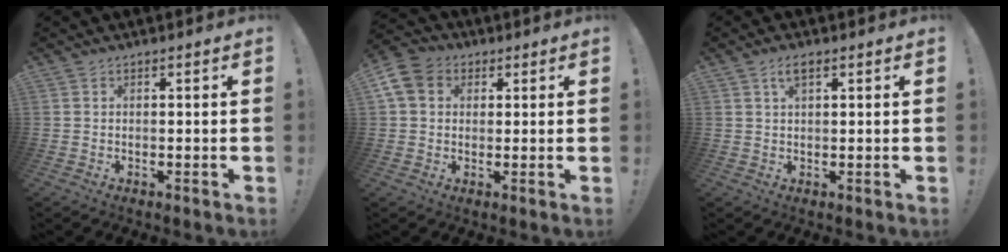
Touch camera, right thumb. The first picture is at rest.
{"total": 9.0, "force": [2.5, 7.2, 4.7], "torque": [-0.103, 0.004, 0.055]}
{"total": 3.3, "force": [1.5, 1.2, 2.7], "torque": [-0.049, 0.001, 0.024]}